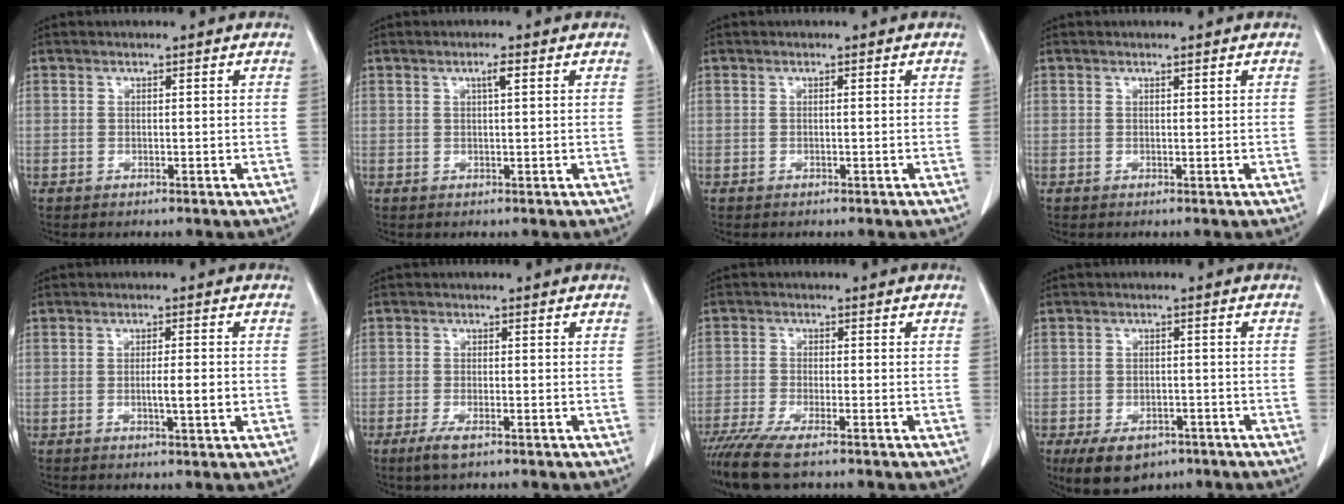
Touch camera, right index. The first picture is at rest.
{"total": 1.6, "force": [0.7, 0.1, 1.4], "torque": [-0.023, 0.001, 0.011]}
{"total": 0.0}
{"total": 0.0}
{"total": 3.3, "force": [-0.6, 0.2, 3.3], "torque": [-0.054, -0.003, -0.009]}
{"total": 2.6, "force": [-1.5, 0.5, 2.0], "torque": [-0.044, -0.004, -0.029]}
{"total": 7.2, "force": [-5.5, 0.5, 4.6], "torque": [-0.080, -0.020, -0.098]}
{"total": 7.7, "force": [-5.1, 4.5, 3.6], "torque": [-0.055, -0.001, -0.073]}